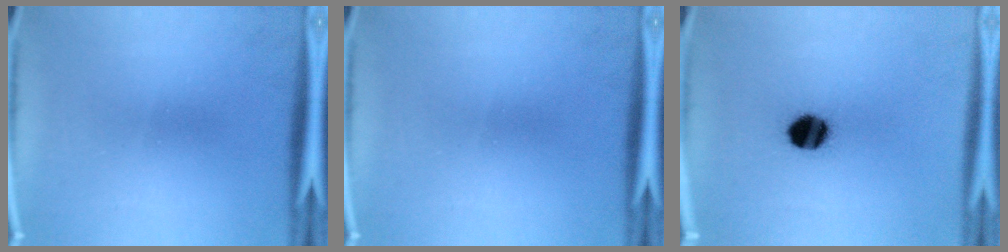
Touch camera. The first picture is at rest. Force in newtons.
{"total": 0.0}
{"total": 8.3}